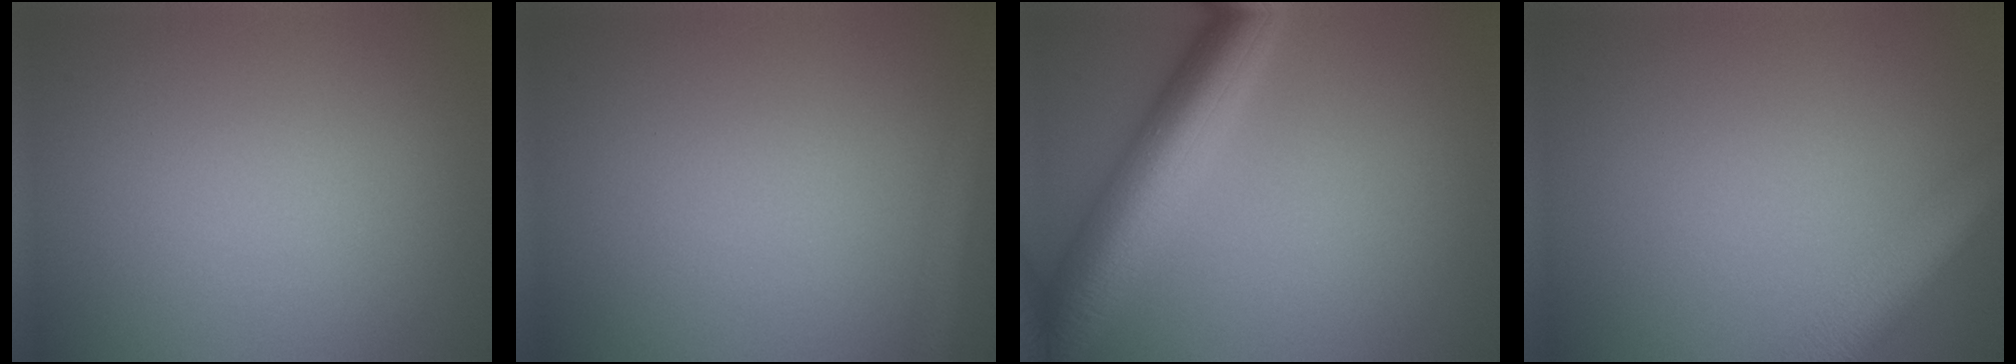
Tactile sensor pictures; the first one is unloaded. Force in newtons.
{"total": 2.1, "press": 2.1, "slide": 0.1}
{"total": 7.9, "press": 7.9, "slide": 0.2}
{"total": 4.9, "press": 4.9, "slide": 0.2}